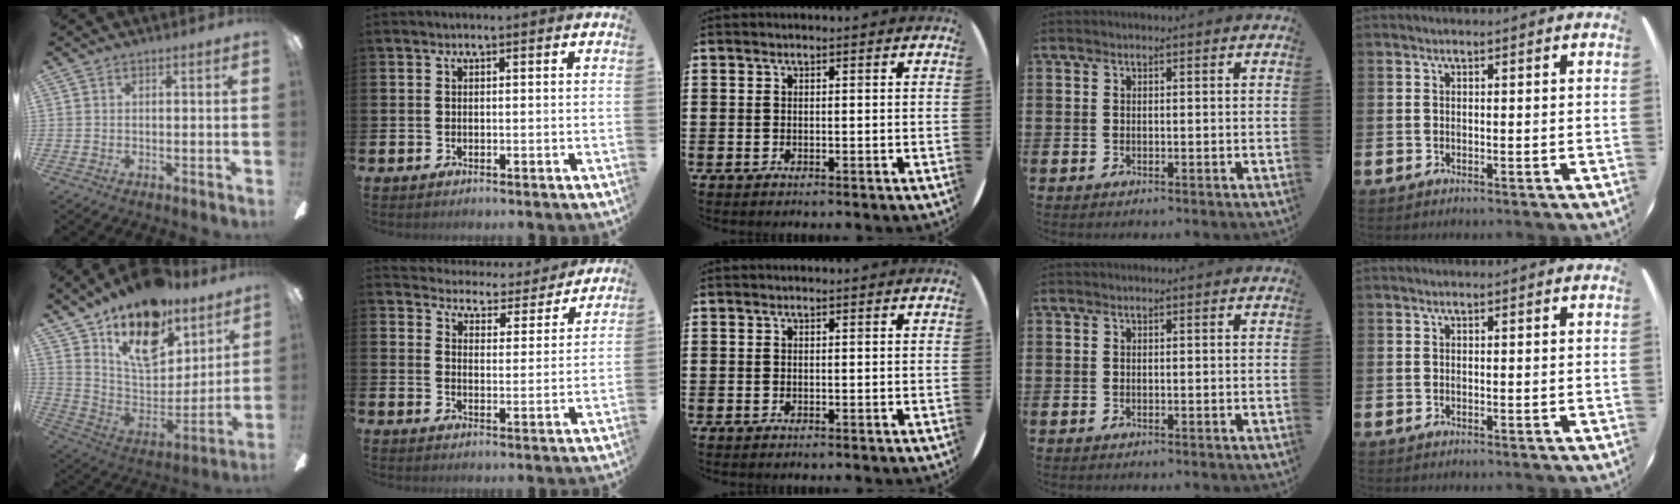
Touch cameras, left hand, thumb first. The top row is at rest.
{"thumb": {"total": 19.5, "force": [13.1, 10.3, 10.2], "torque": [-0.168, -0.075, 0.234]}, "index": {"total": 4.4, "force": [4.2, 1.0, 0.0], "torque": [-0.013, -0.043, 0.066]}}